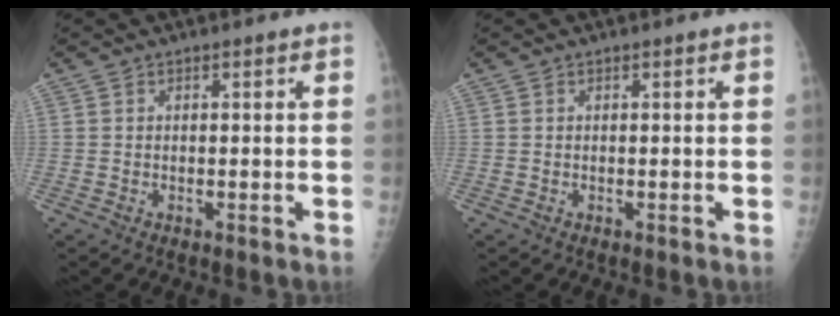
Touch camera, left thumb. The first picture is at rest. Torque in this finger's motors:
{"motor_torque": [0.00, 0.00, -0.06, -0.07, 0.00]}